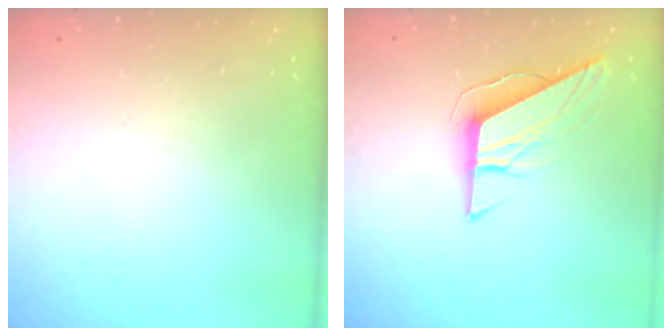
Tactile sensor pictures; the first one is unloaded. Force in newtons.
{"total": 9.1, "press": 9.1, "slide": 0.7}